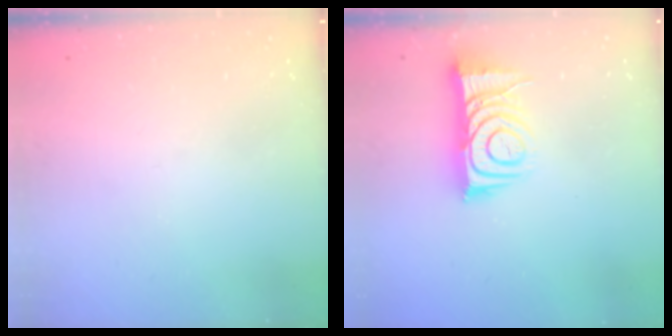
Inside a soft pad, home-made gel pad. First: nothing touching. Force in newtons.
{"total": 10.9, "press": 10.8, "slide": 1.1}